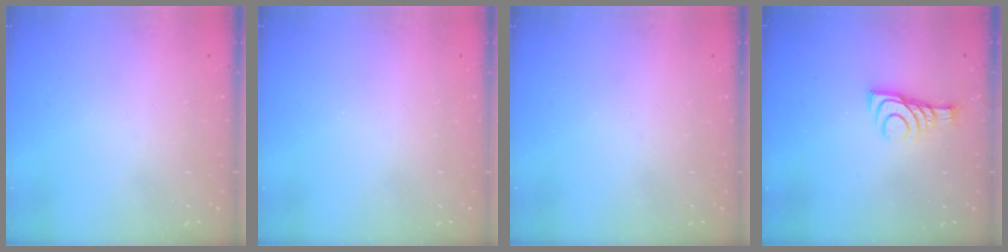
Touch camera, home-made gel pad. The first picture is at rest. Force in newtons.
{"total": 2.2, "press": 2.1, "slide": 0.4}
{"total": 0.0}
{"total": 9.2, "press": 9.2, "slide": 0.2}